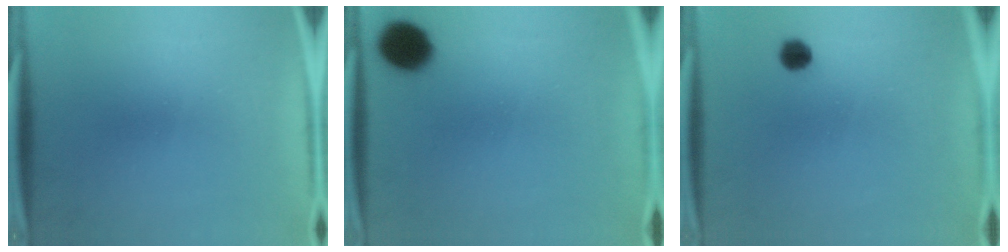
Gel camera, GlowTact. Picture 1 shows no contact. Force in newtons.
{"total": 10.1}
{"total": 2.6}